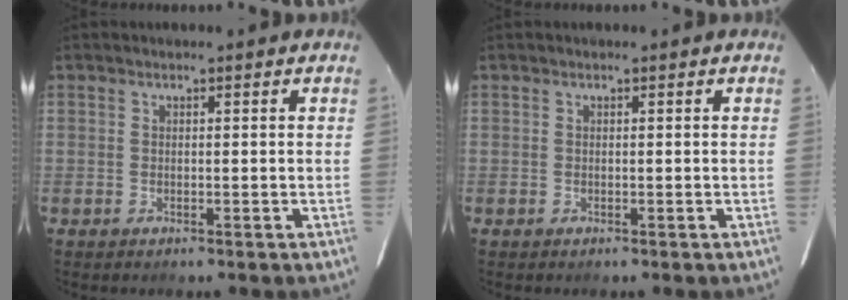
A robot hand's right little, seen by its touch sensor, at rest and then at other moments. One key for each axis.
{"total": 0.0}